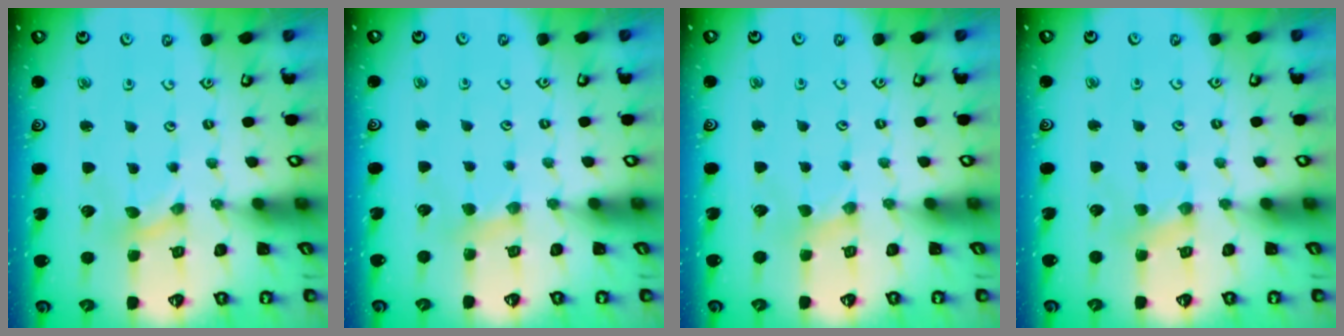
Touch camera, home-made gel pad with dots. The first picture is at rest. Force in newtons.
{"total": 3.7, "press": 3.6, "slide": 0.6}
{"total": 0.7, "press": 0.7, "slide": 0.1}
{"total": 2.8, "press": 2.7, "slide": 0.5}